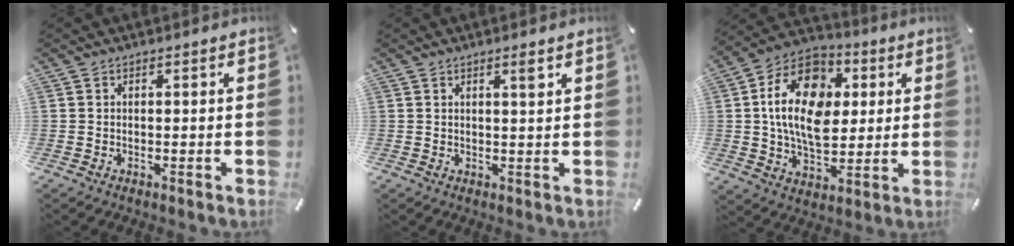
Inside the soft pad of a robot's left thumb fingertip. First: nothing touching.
{"total": 2.2, "force": [1.3, 0.2, 1.8], "torque": [-0.031, -0.005, 0.020]}
{"total": 18.9, "force": [2.9, 13.1, 13.3], "torque": [-0.247, 0.007, 0.048]}